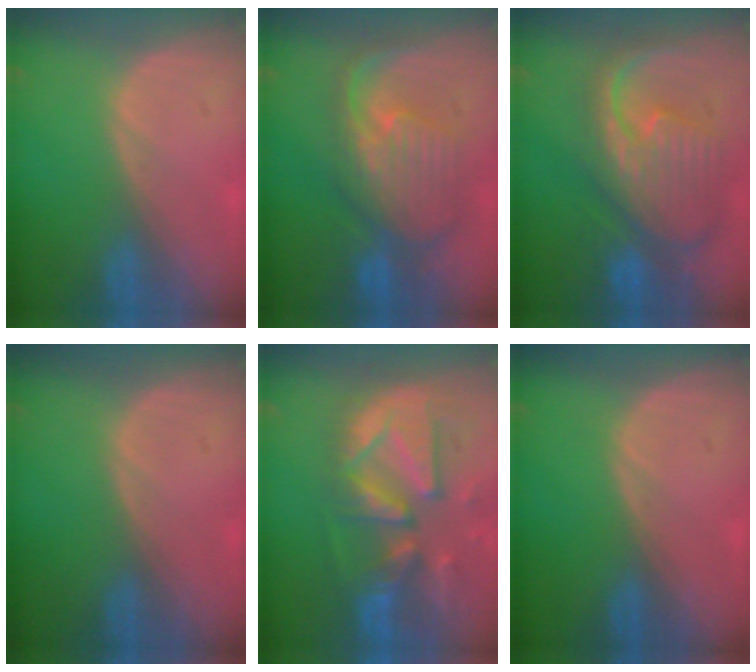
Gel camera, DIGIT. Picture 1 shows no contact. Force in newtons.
{"total": 10.5, "press": 9.4, "slide": 4.7}
{"total": 12.3, "press": 10.7, "slide": 6.1}
{"total": 0.0}
{"total": 13.3, "press": 11.4, "slide": 6.9}
{"total": 0.0}